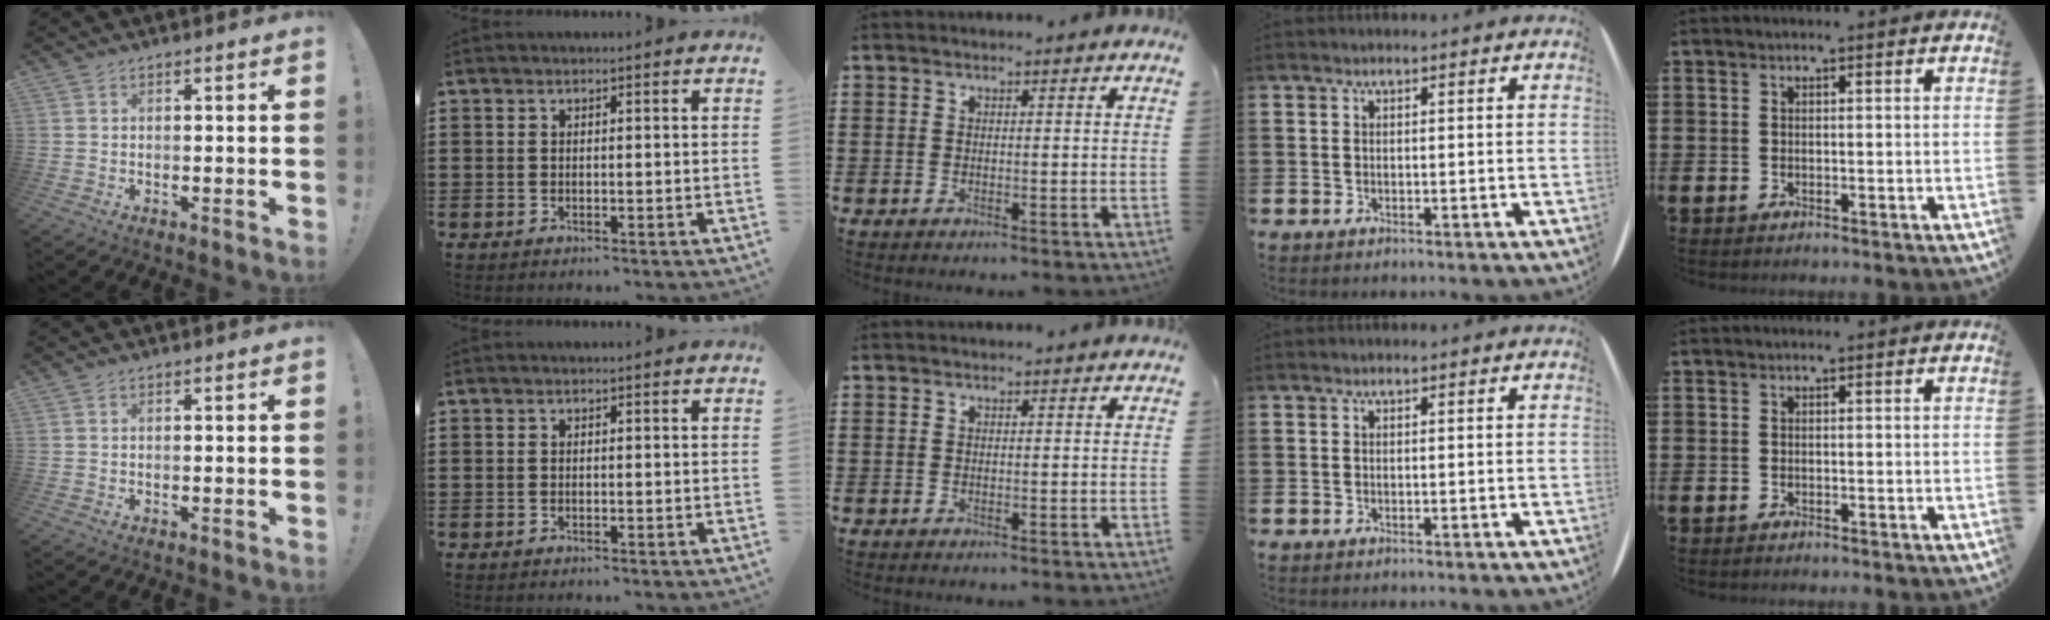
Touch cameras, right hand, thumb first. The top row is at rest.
{}